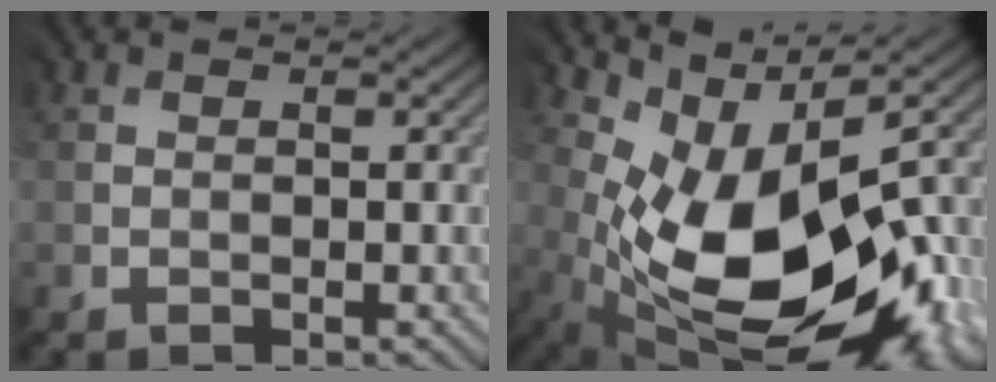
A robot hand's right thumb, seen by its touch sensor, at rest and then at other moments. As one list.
[{"total": 14.5, "force": [-2.9, 6.8, 12.5], "torque": [-0.176, -0.020, -0.029]}]